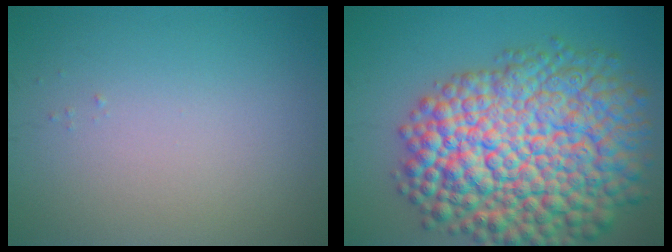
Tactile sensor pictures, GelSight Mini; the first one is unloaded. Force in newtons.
{"total": 15.8, "press": 15.8, "slide": 0.6}